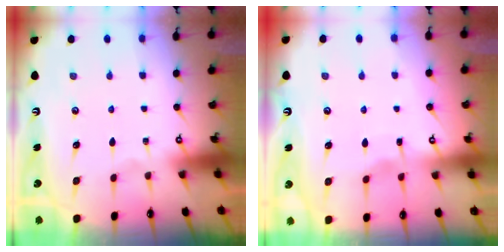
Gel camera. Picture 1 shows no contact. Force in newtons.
{"total": 2.8, "press": 2.8, "slide": 0.4}